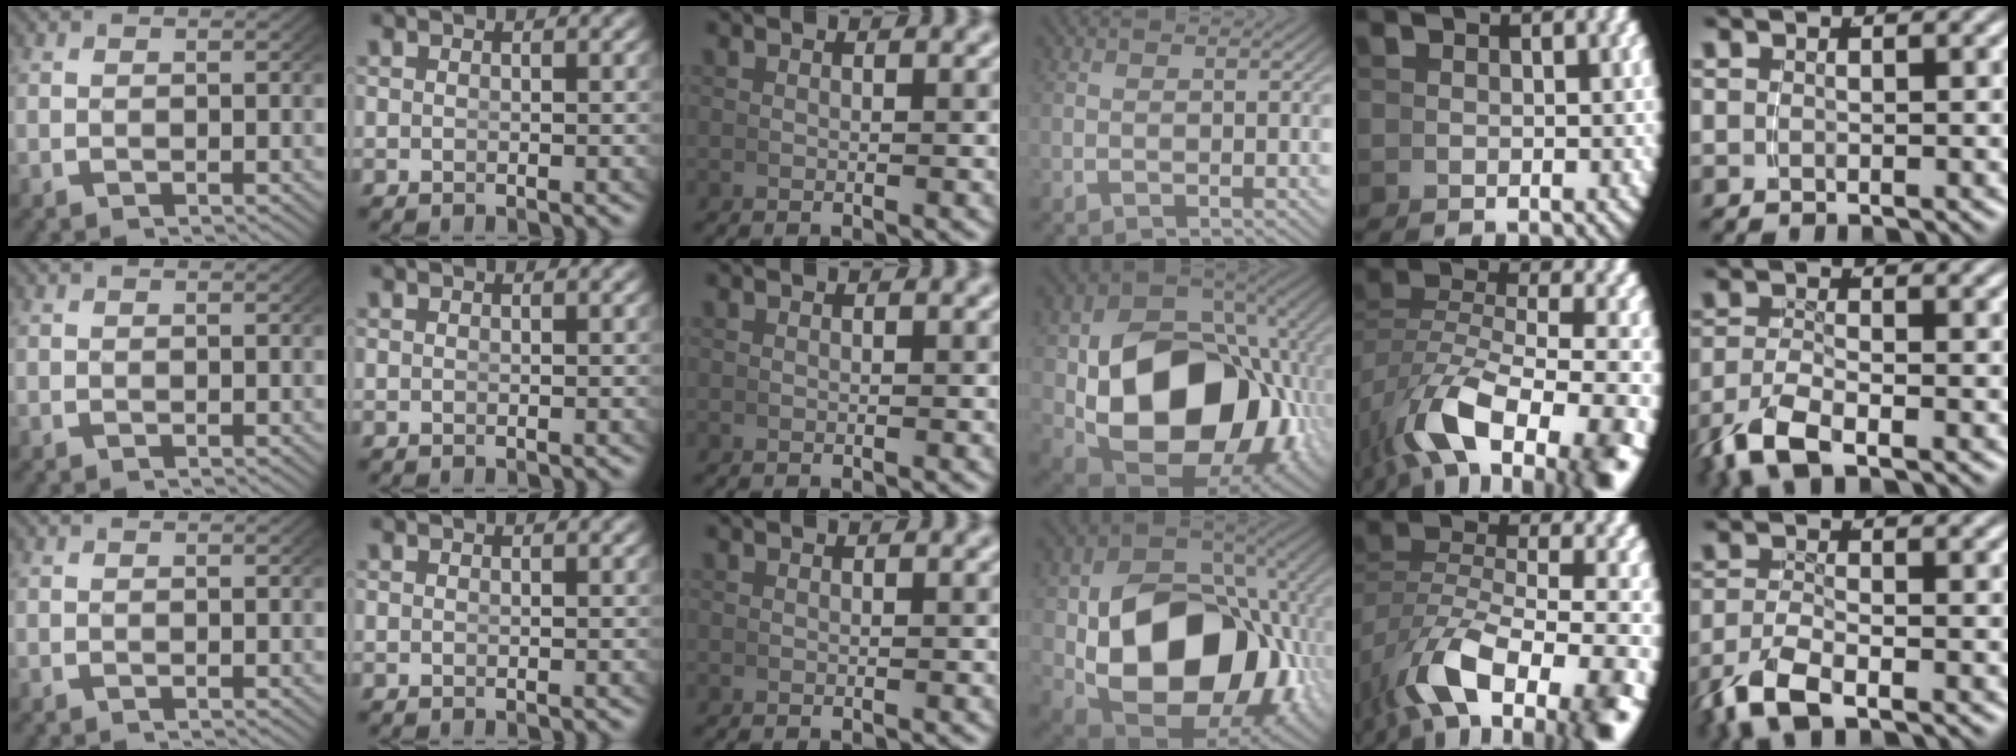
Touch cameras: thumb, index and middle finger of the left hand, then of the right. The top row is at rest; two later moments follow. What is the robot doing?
{"motion": "grasp_and_lifting", "object": "calculator"}